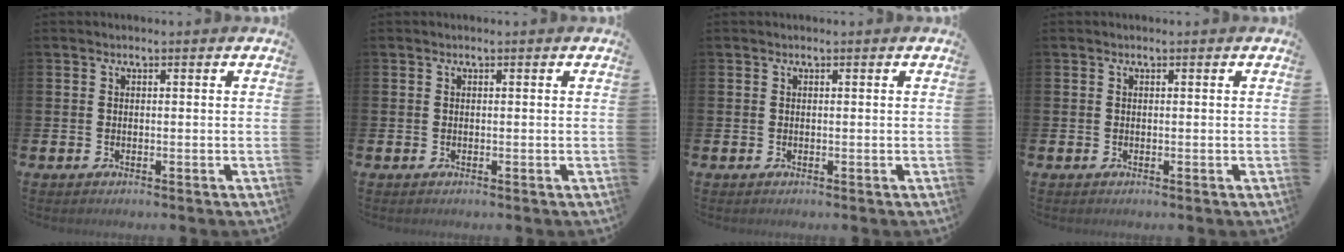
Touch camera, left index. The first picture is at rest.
{"total": 0.0}
{"total": 0.0}
{"total": 0.0}